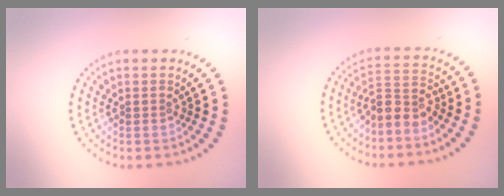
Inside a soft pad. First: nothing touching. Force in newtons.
{"total": 2.8, "press": 2.4, "slide": 1.4}